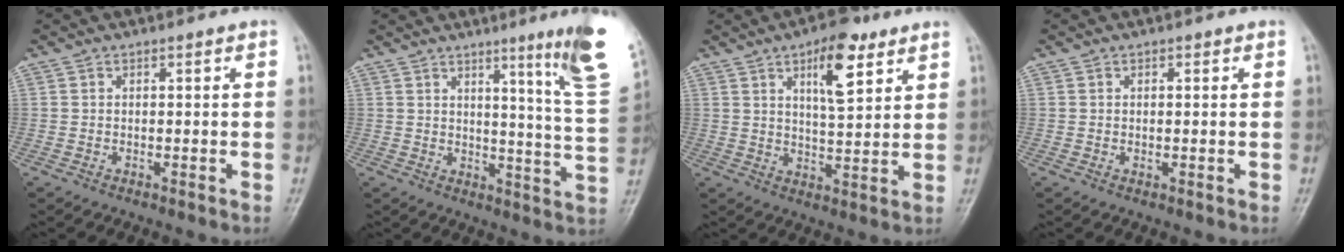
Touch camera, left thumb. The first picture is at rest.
{"total": 14.5, "force": [8.1, 0.2, 12.1], "torque": [-0.147, -0.056, 0.103]}
{"total": 9.9, "force": [5.2, 3.5, 7.6], "torque": [-0.102, -0.026, 0.081]}
{"total": 0.7, "force": [0.2, 0.6, 0.4], "torque": [-0.002, -0.001, 0.001]}